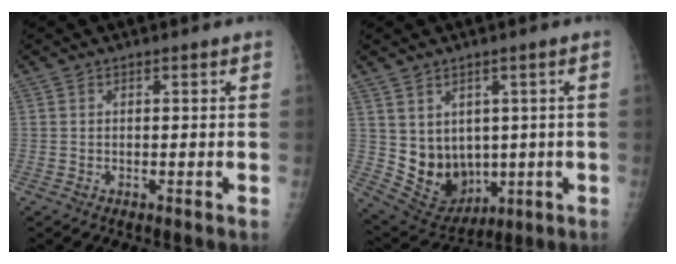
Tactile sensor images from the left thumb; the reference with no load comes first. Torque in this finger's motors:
{"motor_torque": [-0.03, 0.26, 0.52, -0.24, 0.16]}